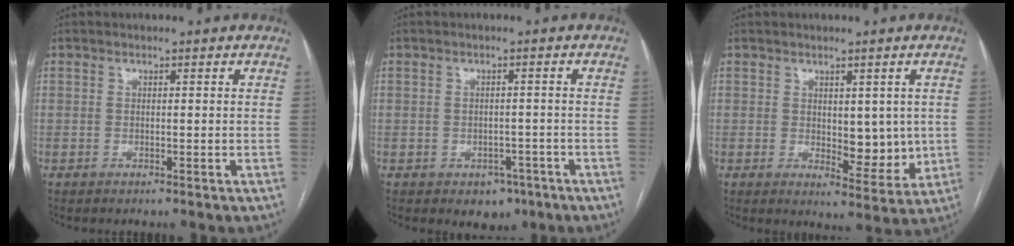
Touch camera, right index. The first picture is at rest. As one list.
[{"total": 3.8, "force": [-2.2, 2.6, 1.7], "torque": [-0.012, 0.005, -0.019]}, {"total": 6.4, "force": [0.2, 3.2, 5.5], "torque": [-0.065, -0.010, 0.014]}]